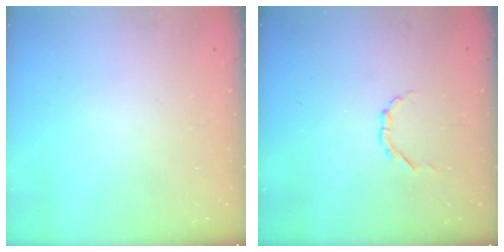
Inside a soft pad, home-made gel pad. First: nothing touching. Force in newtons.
{"total": 2.6, "press": 2.5, "slide": 0.9}